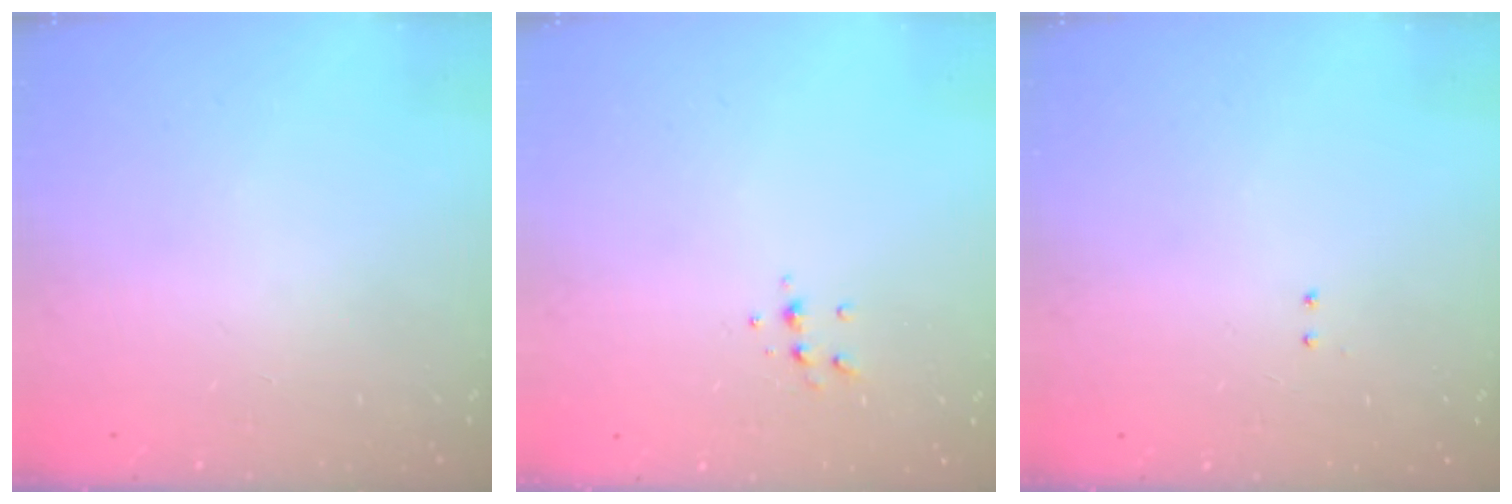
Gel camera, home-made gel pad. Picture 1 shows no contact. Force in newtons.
{"total": 5.8, "press": 5.7, "slide": 1.2}
{"total": 2.0, "press": 2.0, "slide": 0.4}